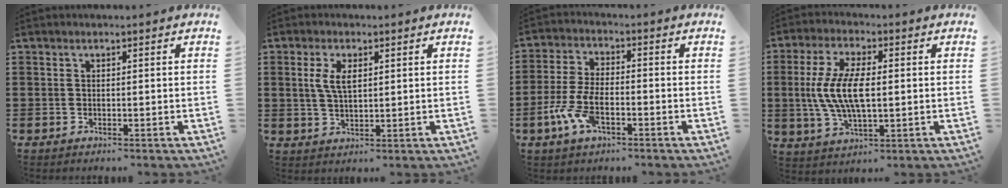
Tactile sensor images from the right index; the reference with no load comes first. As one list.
[{"total": 4.3, "force": [1.1, 2.0, 3.7], "torque": [-0.078, 0.008, 0.018]}, {"total": 7.2, "force": [-2.9, 3.1, 5.8], "torque": [-0.146, -0.010, -0.062]}, {"total": 9.6, "force": [-0.1, 3.9, 8.8], "torque": [-0.202, -0.003, -0.011]}]